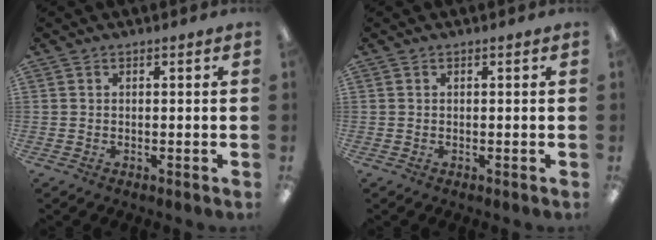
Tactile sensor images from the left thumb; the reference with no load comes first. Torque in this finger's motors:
{"motor_torque": [-0.03, 0.01, -0.10, 0.02, 0.00]}